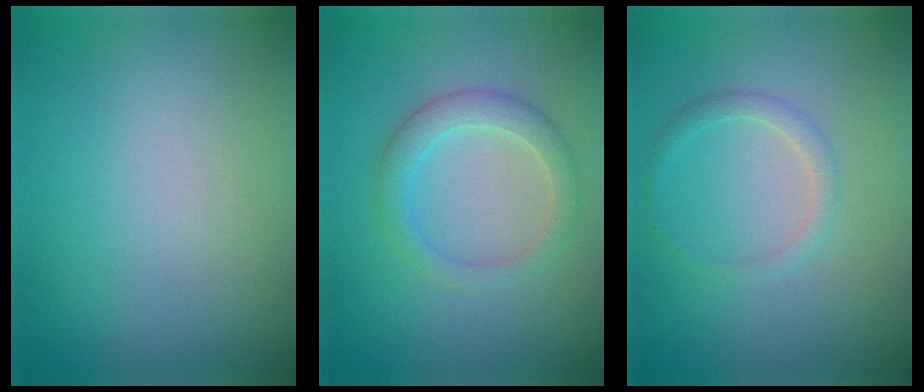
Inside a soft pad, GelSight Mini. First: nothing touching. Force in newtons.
{"total": 2.7, "press": 2.7, "slide": 0.1}
{"total": 1.5, "press": 1.5, "slide": 0.2}